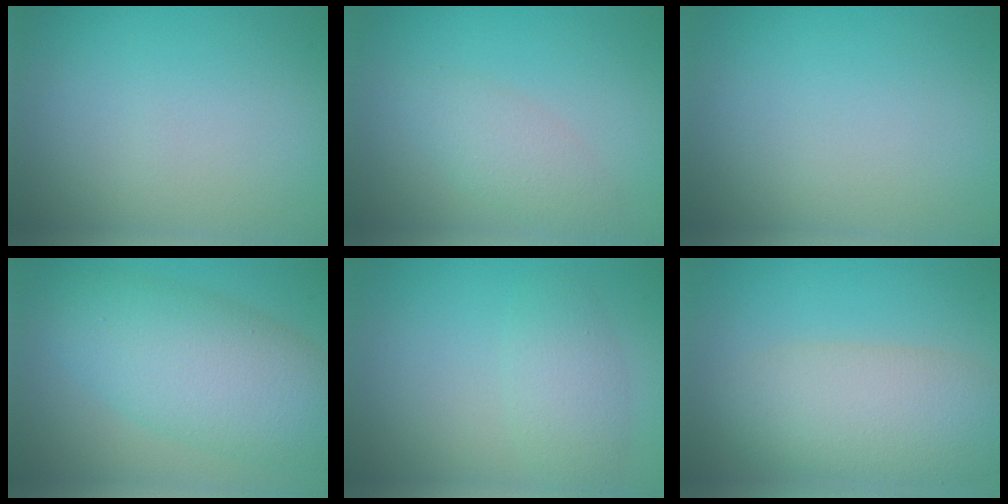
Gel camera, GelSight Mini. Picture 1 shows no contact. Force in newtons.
{"total": 2.6, "press": 2.6, "slide": 0.1}
{"total": 0.0}
{"total": 8.1, "press": 8.1, "slide": 0.3}
{"total": 2.7, "press": 2.7, "slide": 0.1}
{"total": 7.0, "press": 7.0, "slide": 0.5}